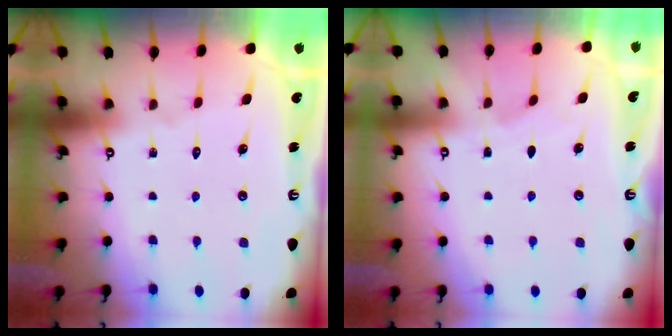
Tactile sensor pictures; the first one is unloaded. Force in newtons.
{"total": 2.8, "press": 2.8, "slide": 0.4}